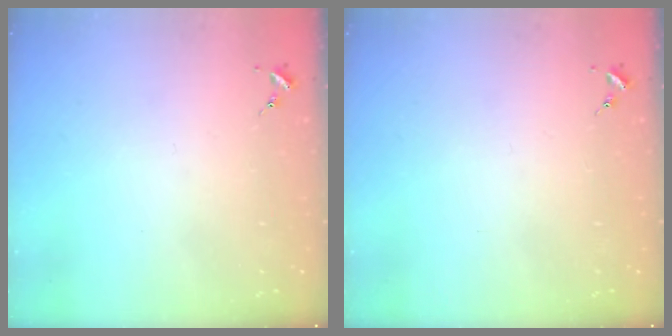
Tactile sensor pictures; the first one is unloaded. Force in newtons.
{"total": 0.0}